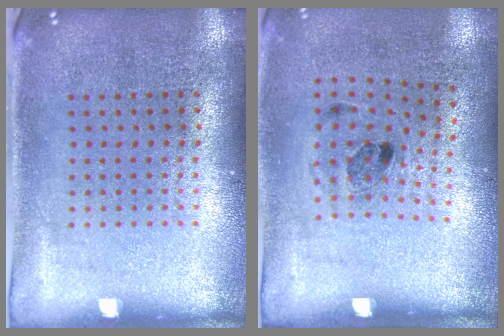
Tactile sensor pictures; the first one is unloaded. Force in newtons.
{"total": 1.2, "press": 0.7, "slide": 0.9}